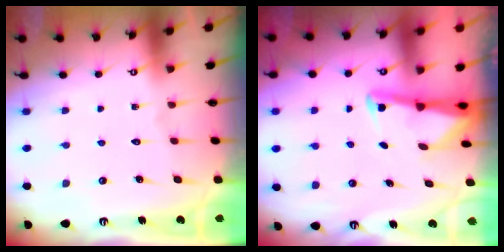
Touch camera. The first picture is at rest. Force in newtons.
{"total": 2.9, "press": 2.9, "slide": 0.2}